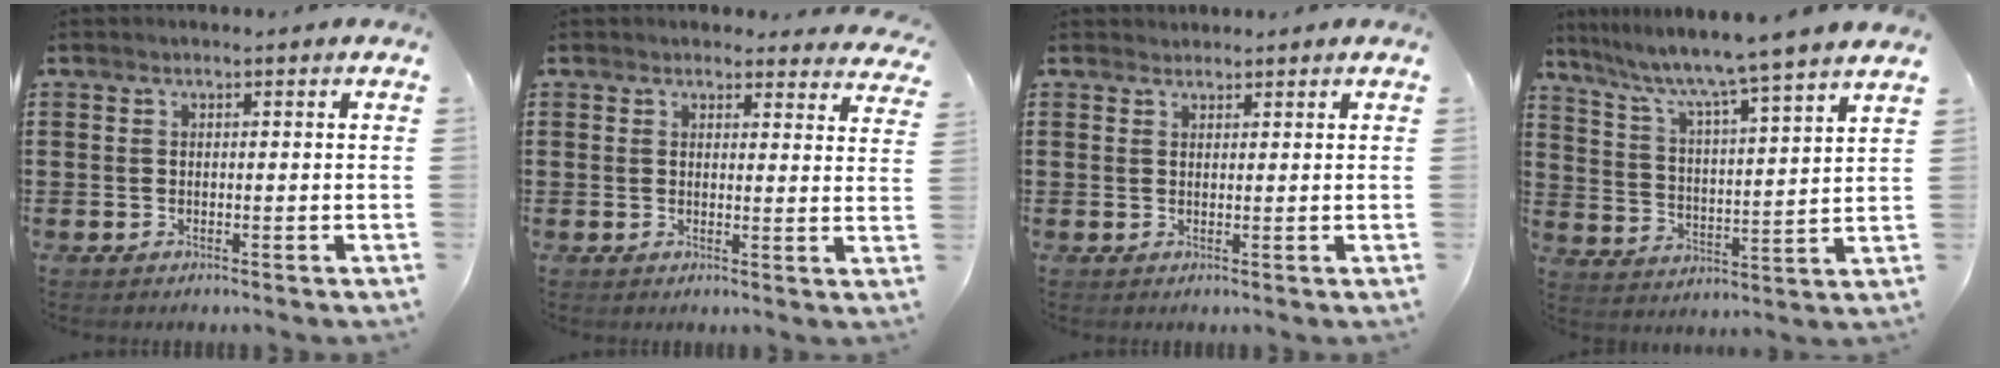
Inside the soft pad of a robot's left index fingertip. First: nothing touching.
{"total": 2.4, "force": [2.3, 0.6, 0.3], "torque": [-0.007, -0.011, 0.041]}
{"total": 1.1, "force": [1.0, 0.4, -0.1], "torque": [-0.001, 0.000, 0.021]}
{"total": 6.0, "force": [5.1, -1.4, 2.8], "torque": [-0.078, -0.049, 0.076]}